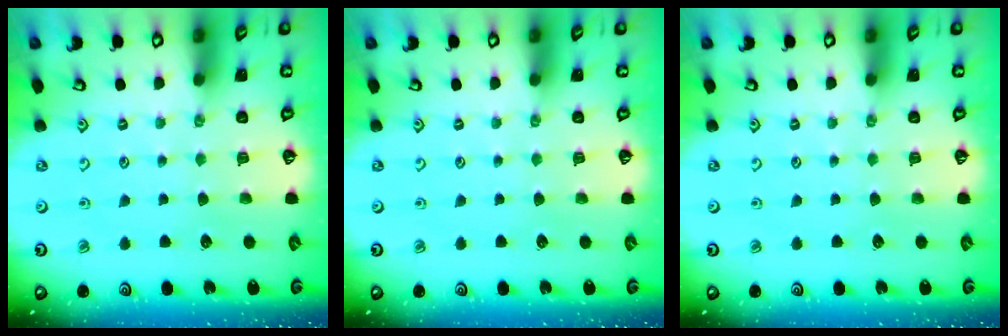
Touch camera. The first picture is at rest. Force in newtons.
{"total": 0.0}
{"total": 0.0}